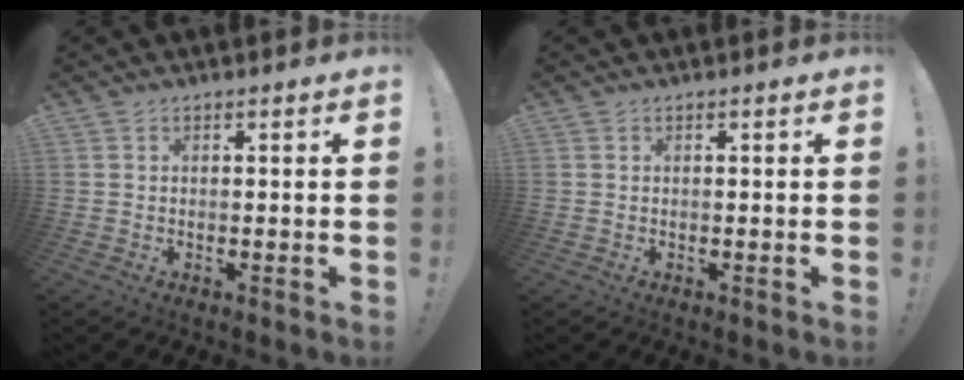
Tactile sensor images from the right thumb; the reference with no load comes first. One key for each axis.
{"total": 0.0}